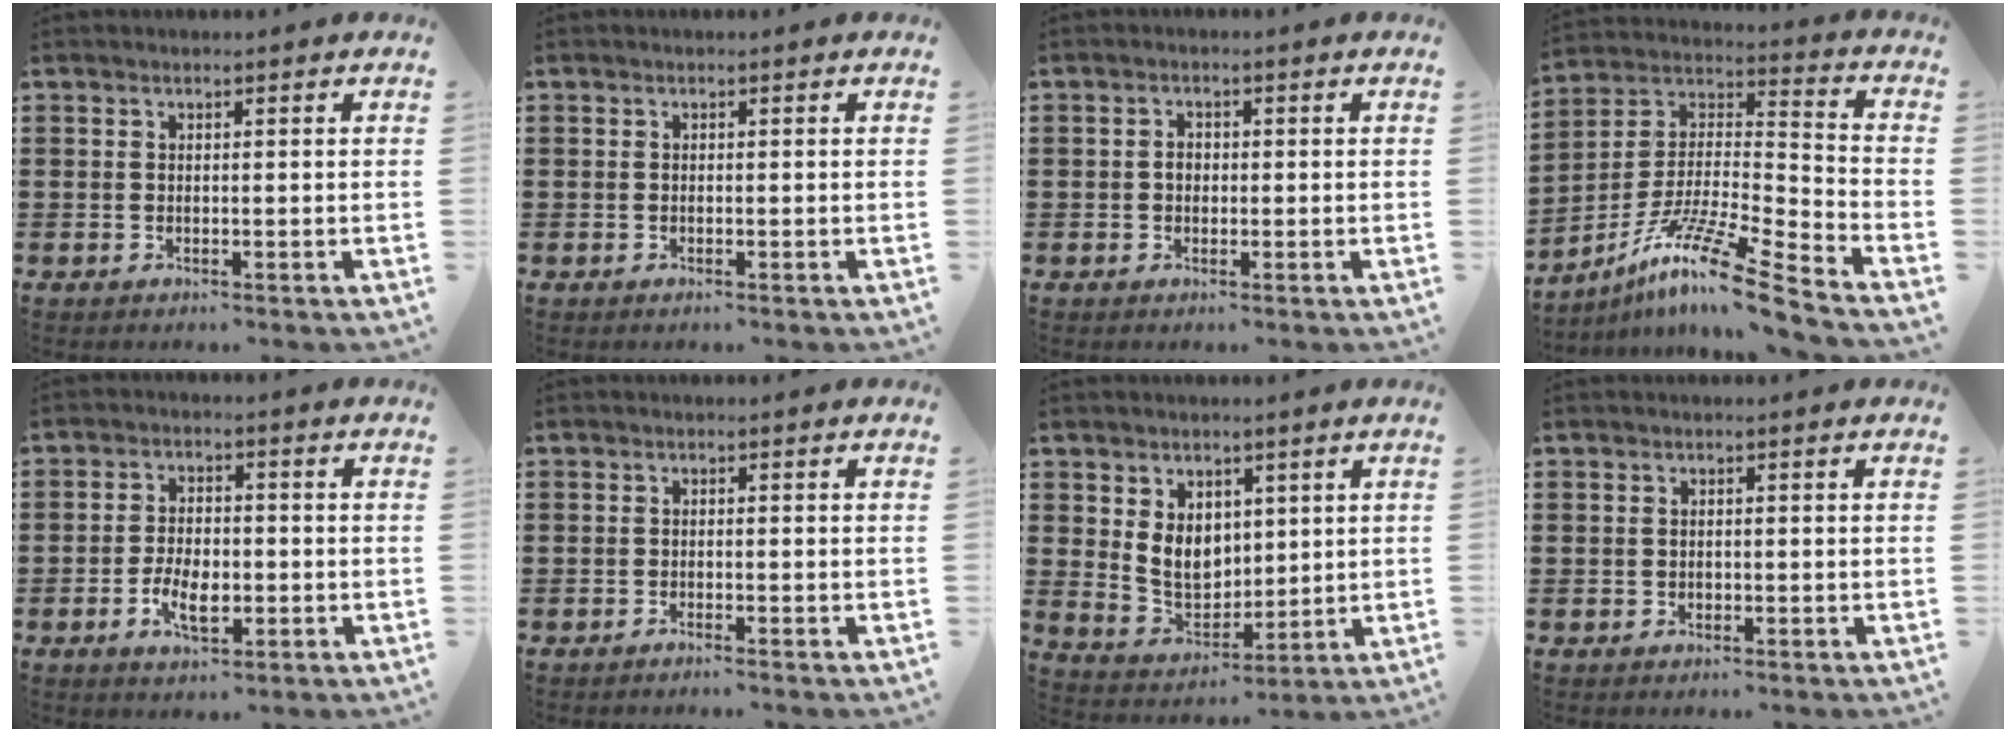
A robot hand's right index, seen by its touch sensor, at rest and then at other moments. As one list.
[{"total": 0.0}, {"total": 1.6, "force": [-0.2, 1.2, 1.1], "torque": [-0.023, 0.006, -0.005]}, {"total": 13.0, "force": [-10.1, 0.1, 8.1], "torque": [-0.149, 0.012, -0.199]}, {"total": 5.4, "force": [-1.6, 2.8, 4.2], "torque": [-0.079, -0.001, -0.033]}, {"total": 0.9, "force": [-0.8, -0.1, 0.2], "torque": [-0.006, -0.002, -0.016]}, {"total": 7.0, "force": [1.9, 5.5, 3.9], "torque": [-0.075, 0.006, 0.037]}, {"total": 0.5, "force": [-0.1, 0.4, 0.3], "torque": [-0.008, 0.001, -0.002]}]